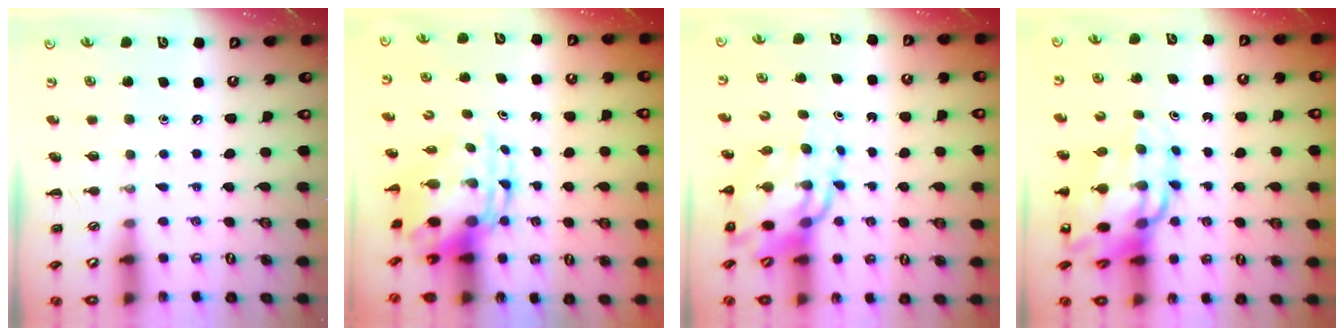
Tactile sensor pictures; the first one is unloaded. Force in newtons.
{"total": 7.0, "press": 6.8, "slide": 1.6}
{"total": 13.2, "press": 12.5, "slide": 4.2}
{"total": 15.0, "press": 14.4, "slide": 4.1}